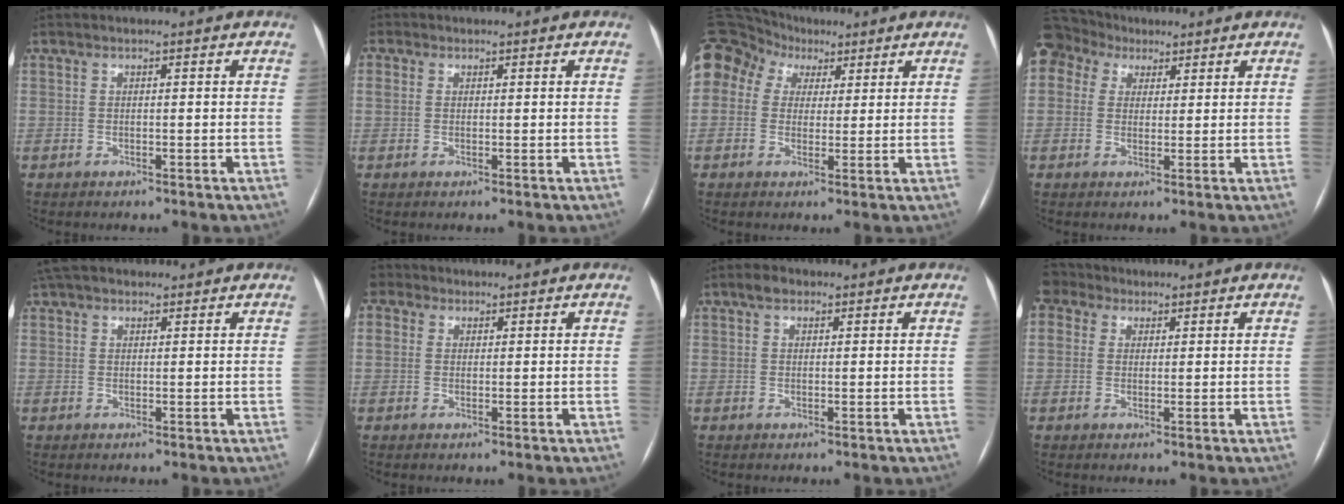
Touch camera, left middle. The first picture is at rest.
{"total": 2.3, "force": [0.8, 2.0, 0.8], "torque": [-0.019, 0.011, 0.015]}
{"total": 22.6, "force": [10.4, 17.7, 9.5], "torque": [-0.297, 0.121, 0.199]}
{"total": 9.4, "force": [5.6, 7.2, 2.4], "torque": [-0.065, 0.053, 0.107]}
{"total": 6.3, "force": [5.2, 2.5, 2.6], "torque": [-0.042, 0.041, 0.092]}
{"total": 4.0, "force": [1.8, 3.3, 1.3], "torque": [-0.038, 0.024, 0.037]}
{"total": 2.1, "force": [1.3, 1.2, 1.1], "torque": [-0.023, 0.015, 0.022]}
{"total": 4.6, "force": [3.0, 3.3, 1.0], "torque": [-0.029, 0.030, 0.060]}